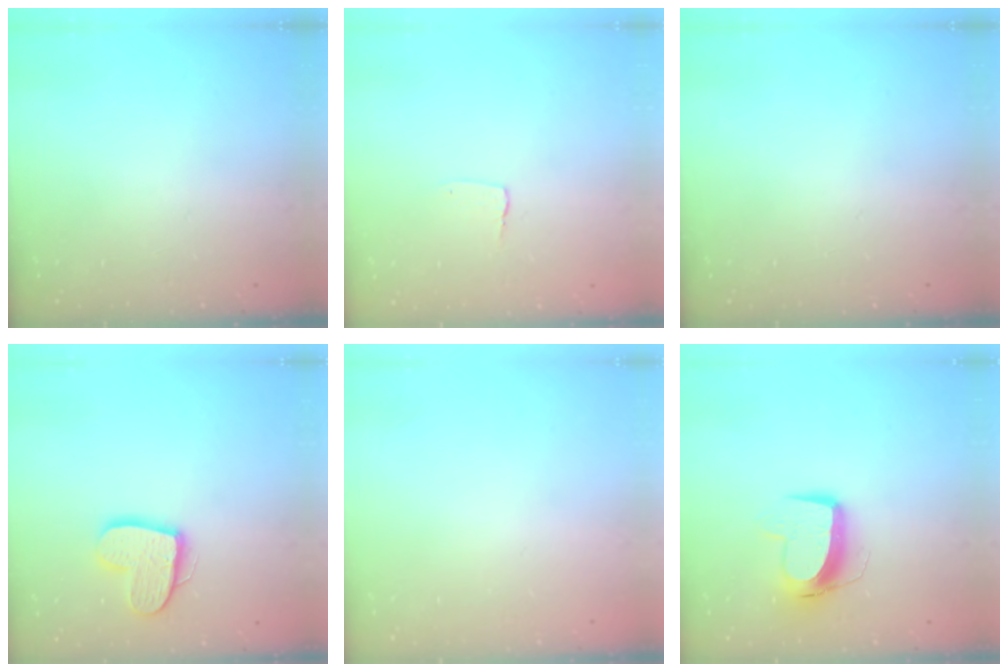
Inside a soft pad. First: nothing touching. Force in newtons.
{"total": 2.7, "press": 2.7, "slide": 0.2}
{"total": 0.0}
{"total": 13.7, "press": 13.6, "slide": 1.1}
{"total": 0.0}
{"total": 10.6, "press": 10.5, "slide": 1.2}